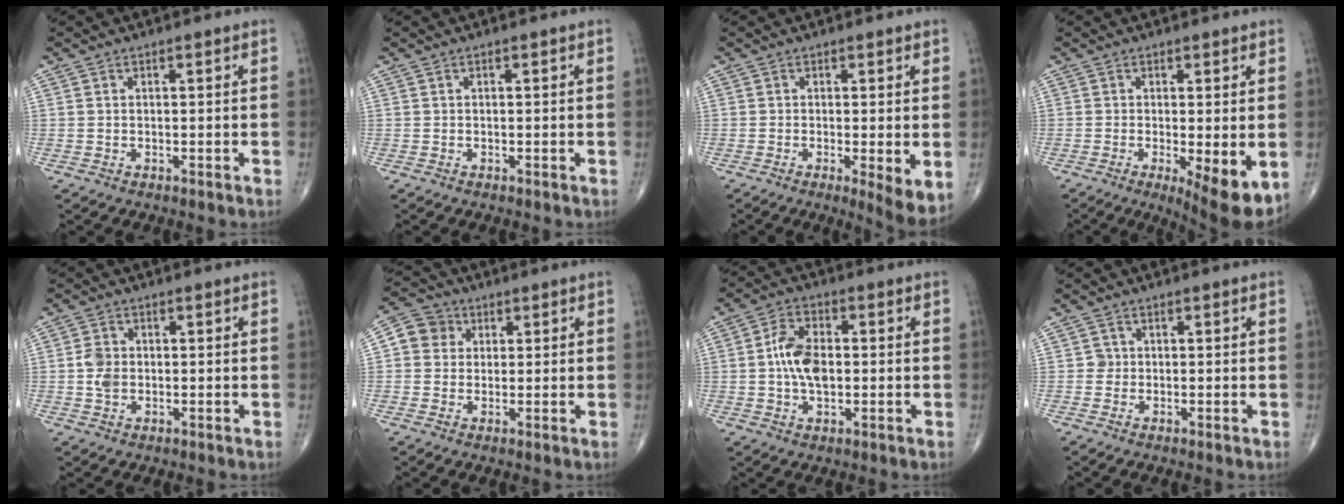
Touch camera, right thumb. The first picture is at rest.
{"total": 0.0}
{"total": 5.4, "force": [-0.7, 1.2, 5.2], "torque": [-0.084, -0.019, -0.015]}
{"total": 8.9, "force": [-2.2, 2.5, 8.2], "torque": [-0.116, -0.024, -0.029]}
{"total": 3.7, "force": [-0.2, 2.9, 2.3], "torque": [-0.041, 0.003, -0.005]}
{"total": 6.4, "force": [1.4, 5.9, 2.0], "torque": [-0.013, 0.006, 0.014]}
{"total": 8.3, "force": [-0.1, 4.9, 6.7], "torque": [-0.119, 0.010, -0.007]}
{"total": 1.4, "force": [-0.1, 1.4, 0.1], "torque": [0.007, 0.005, -0.004]}